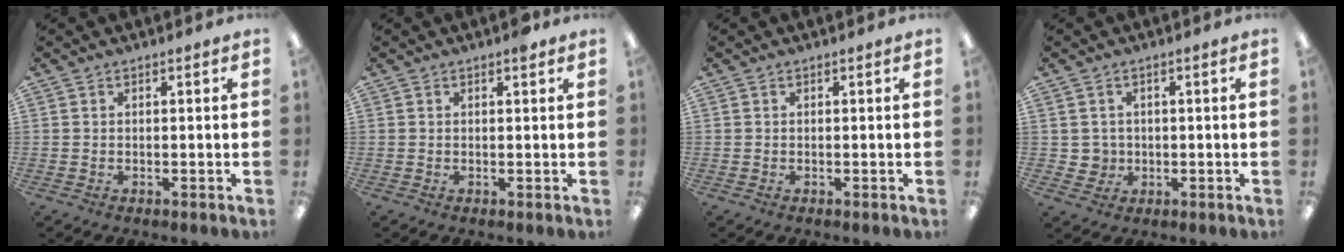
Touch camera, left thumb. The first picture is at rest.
{"total": 1.4, "force": [0.9, 0.4, 1.0], "torque": [-0.014, -0.001, 0.014]}
{"total": 0.0}
{"total": 3.0, "force": [0.4, 2.9, 0.2], "torque": [-0.004, 0.001, 0.007]}